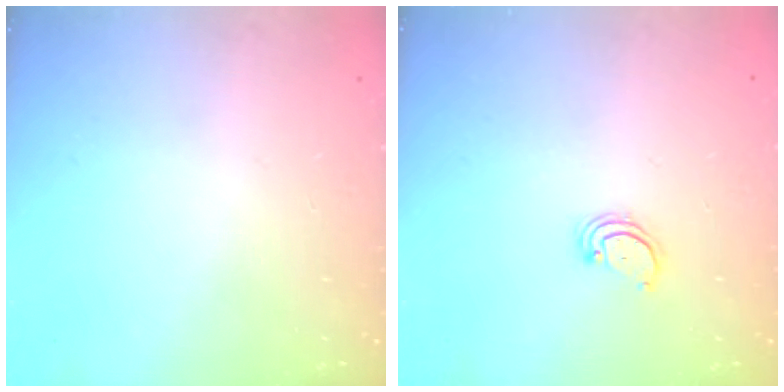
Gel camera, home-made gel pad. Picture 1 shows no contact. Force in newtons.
{"total": 2.8, "press": 2.8, "slide": 0.3}